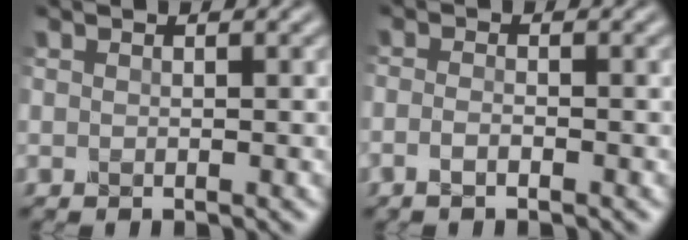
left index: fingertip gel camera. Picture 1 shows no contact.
{"total": 1.3, "force": [-0.9, 0.2, 0.8], "torque": [-0.030, 0.002, -0.021]}